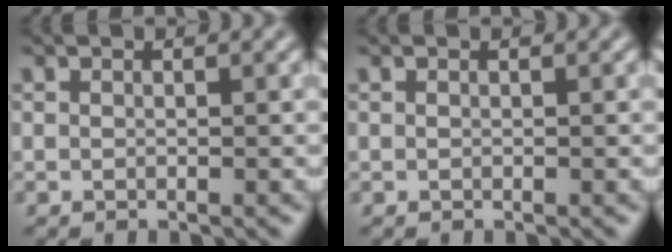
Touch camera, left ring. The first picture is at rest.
{"total": 0.0}